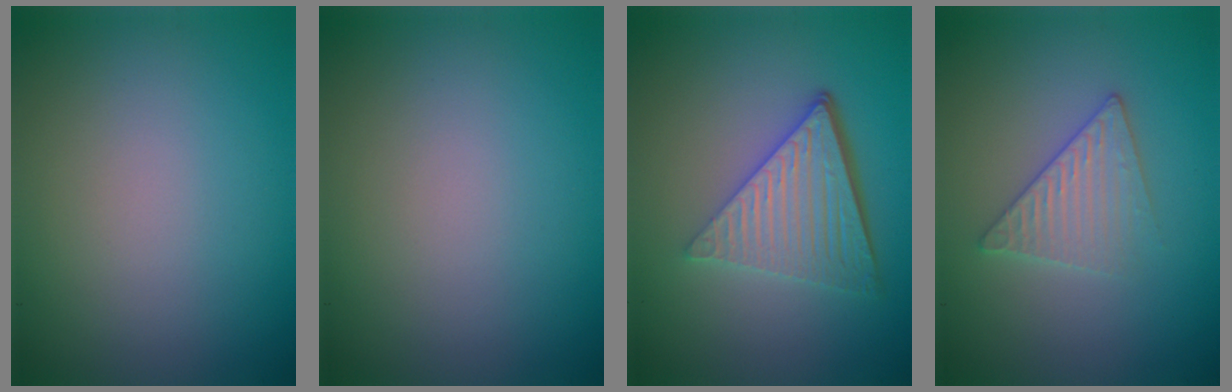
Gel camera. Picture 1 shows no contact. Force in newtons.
{"total": 0.0}
{"total": 6.2, "press": 4.2, "slide": 4.5}
{"total": 3.0, "press": 3.0, "slide": 0.3}